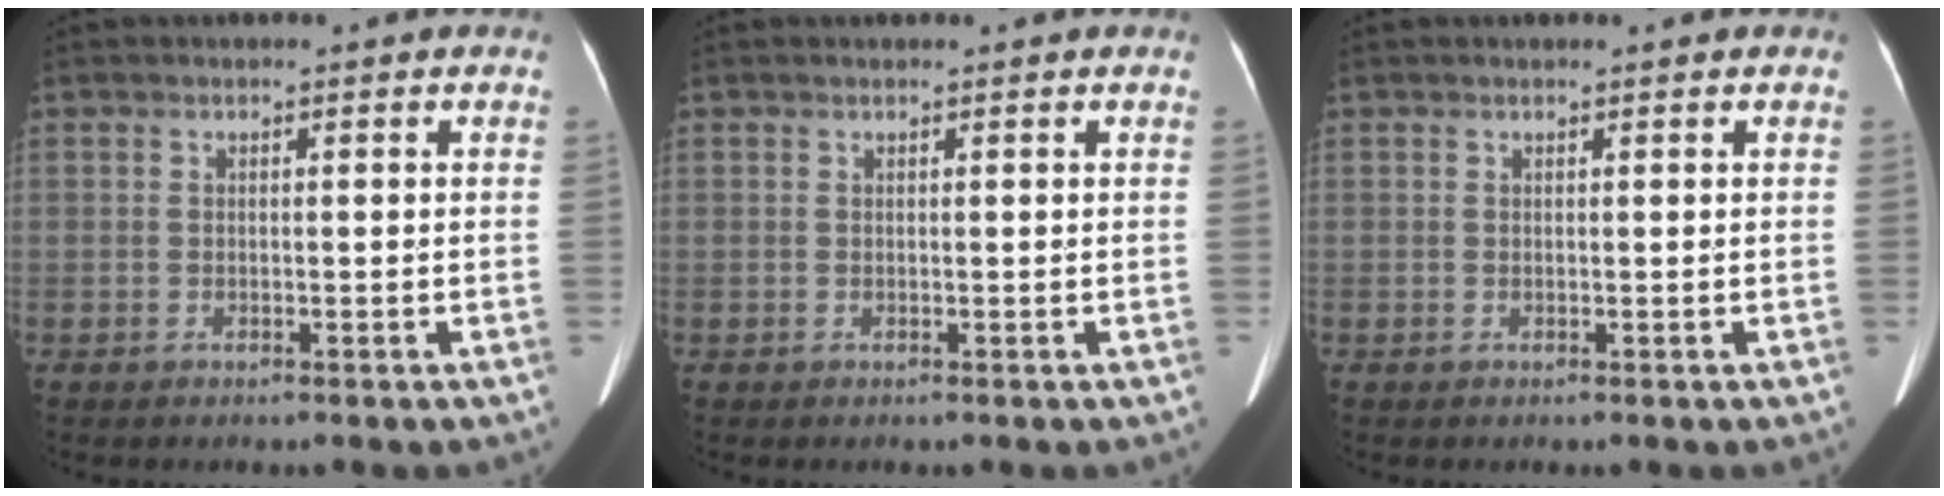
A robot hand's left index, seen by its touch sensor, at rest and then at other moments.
{"total": 0.6, "force": [0.6, -0.1, 0.2], "torque": [-0.004, 0.007, 0.014]}
{"total": 0.7, "force": [0.6, 0.0, 0.4], "torque": [-0.005, 0.009, 0.009]}